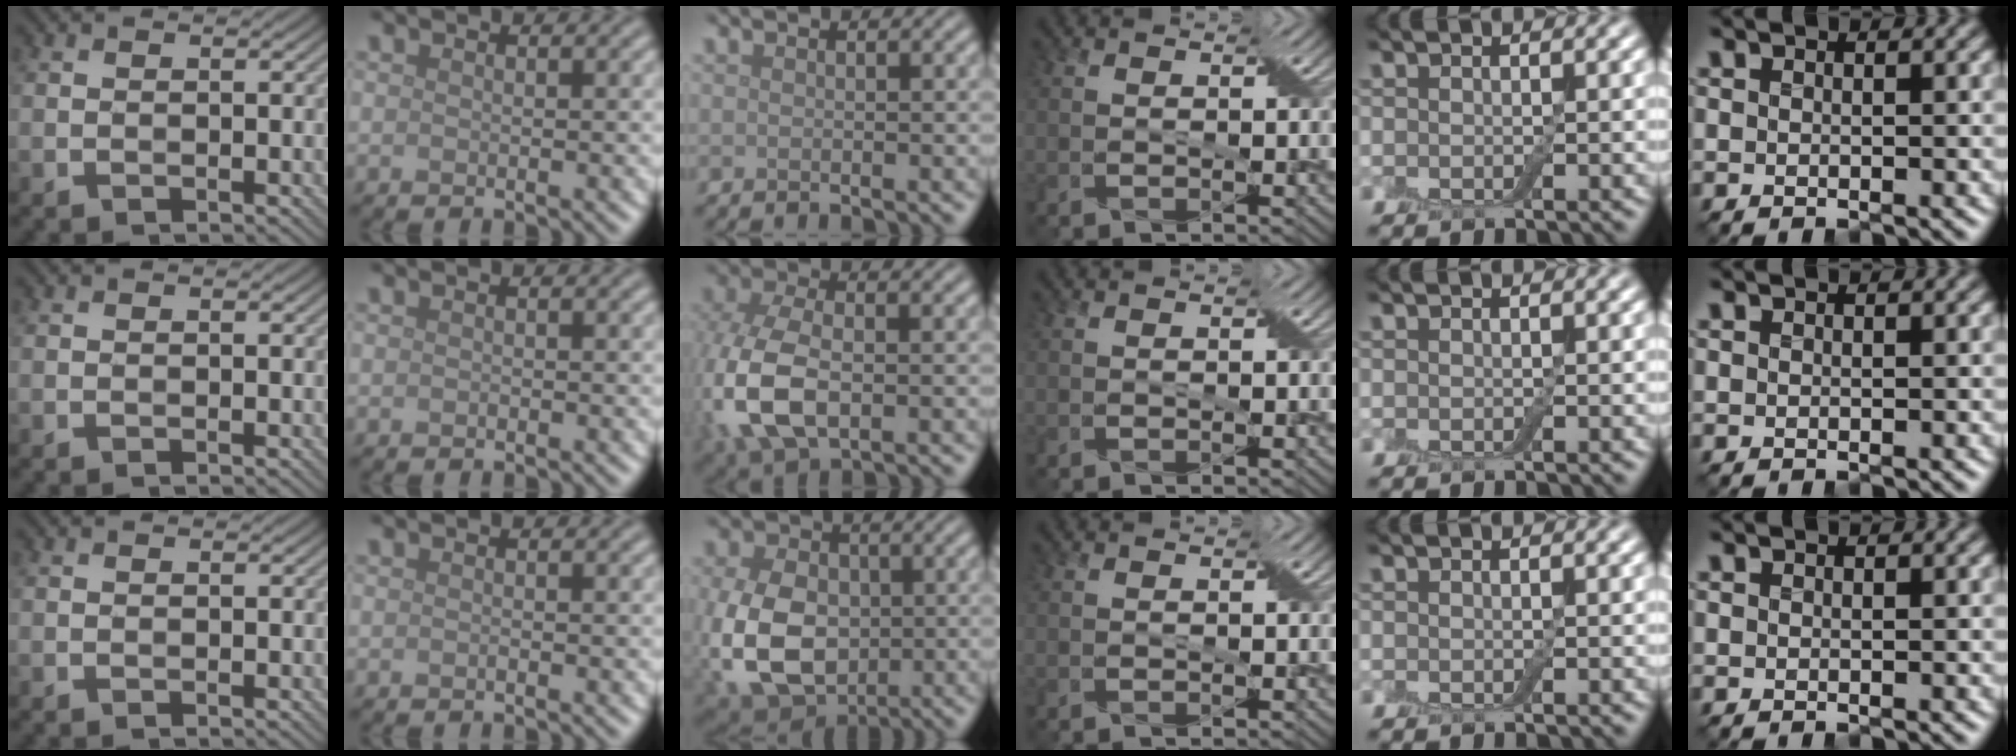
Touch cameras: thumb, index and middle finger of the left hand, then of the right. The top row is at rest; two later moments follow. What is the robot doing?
{"motion": "extract", "object": "drawer"}